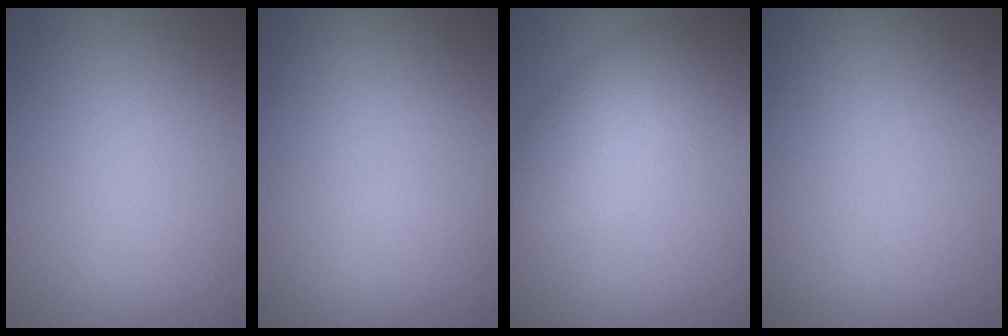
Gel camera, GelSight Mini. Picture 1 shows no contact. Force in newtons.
{"total": 0.0}
{"total": 5.3, "press": 5.3, "slide": 0.1}
{"total": 0.0}